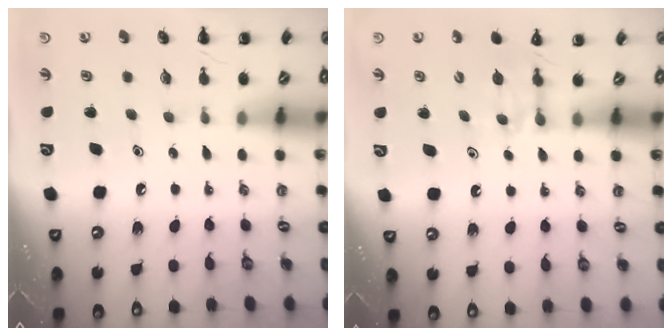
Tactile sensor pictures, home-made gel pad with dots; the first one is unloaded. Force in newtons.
{"total": 5.3, "press": 5.1, "slide": 1.5}